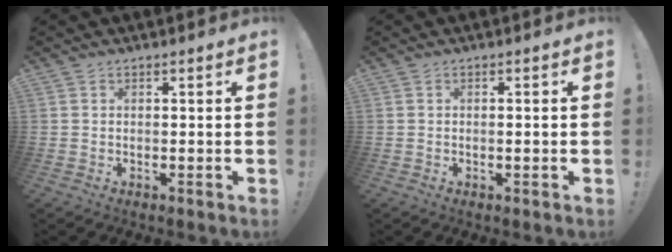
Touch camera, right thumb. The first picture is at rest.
{"total": 1.0, "force": [-0.1, -0.3, 1.0], "torque": [-0.008, -0.004, -0.005]}